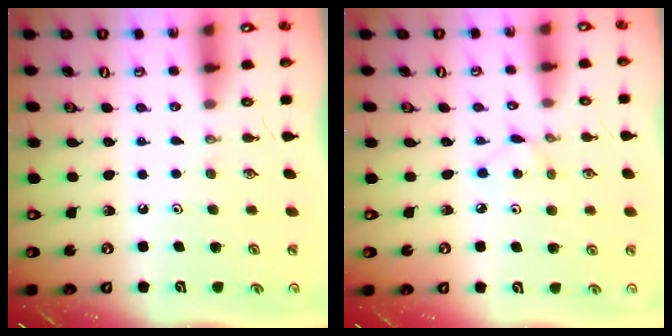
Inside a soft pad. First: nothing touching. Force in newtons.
{"total": 2.5, "press": 2.5, "slide": 0.3}